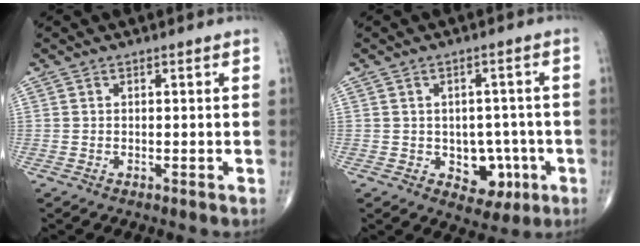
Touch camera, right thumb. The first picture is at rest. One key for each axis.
{"total": 7.1, "fx": -1.9, "fy": 5.4, "fz": 4.3, "tx": -0.015, "ty": 0.015, "tz": -0.016}